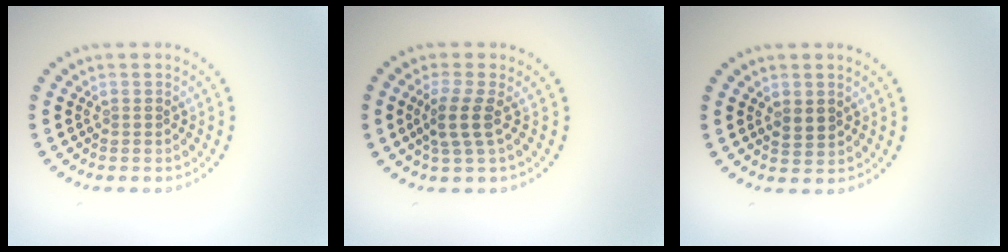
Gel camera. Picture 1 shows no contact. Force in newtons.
{"total": 2.6, "press": 2.0, "slide": 1.6}
{"total": 1.6, "press": 1.6, "slide": 0.4}